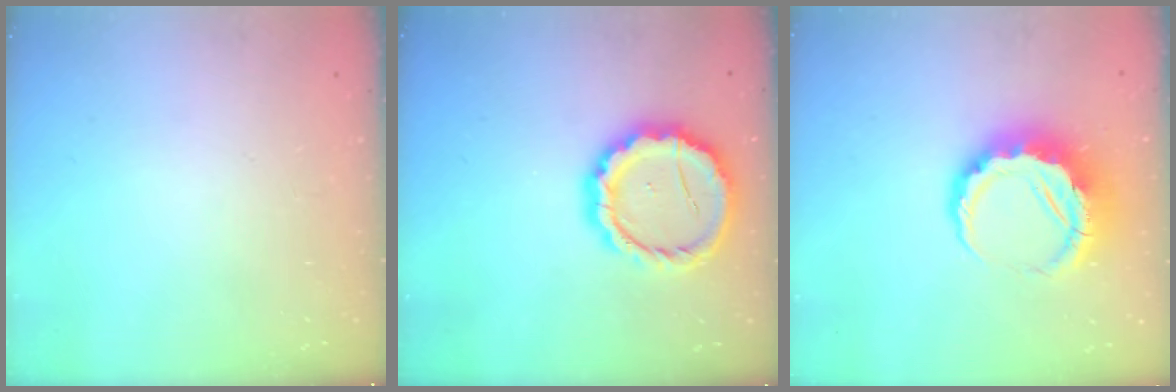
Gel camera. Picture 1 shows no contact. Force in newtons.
{"total": 14.2, "press": 14.1, "slide": 2.2}
{"total": 9.8, "press": 9.6, "slide": 2.1}